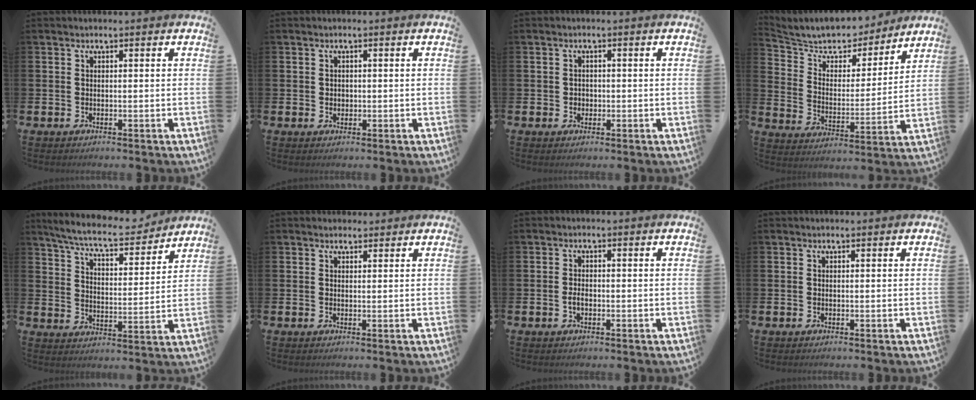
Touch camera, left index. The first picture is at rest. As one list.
[{"total": 1.0, "force": [0.3, 0.9, 0.3], "torque": [0.006, 0.002, 0.001]}, {"total": 1.2, "force": [0.1, 1.2, 0.3], "torque": [0.005, 0.003, -0.004]}, {"total": 7.5, "force": [7.1, 2.3, 1.2], "torque": [-0.066, -0.054, 0.122]}, {"total": 8.4, "force": [7.8, 1.2, 2.9], "torque": [-0.081, -0.047, 0.135]}, {"total": 1.3, "force": [1.1, 0.6, 0.0], "torque": [0.005, 0.003, 0.020]}, {"total": 1.5, "force": [-0.4, 1.0, 1.1], "torque": [-0.016, 0.002, -0.010]}, {"total": 0.0}]